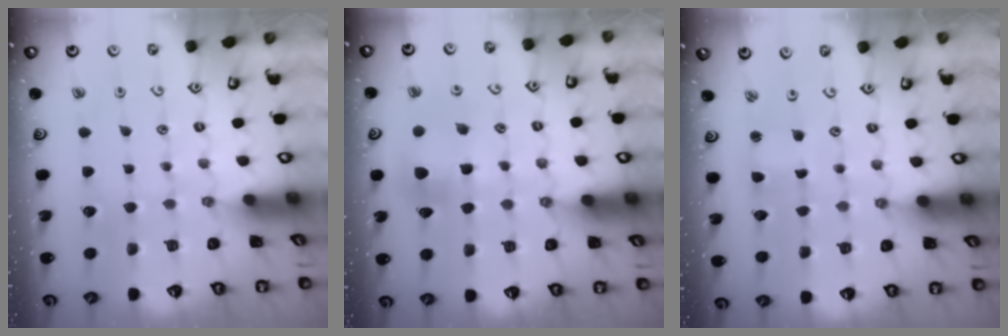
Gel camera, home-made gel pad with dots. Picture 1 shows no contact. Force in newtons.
{"total": 9.5, "press": 9.5, "slide": 0.7}
{"total": 1.7, "press": 1.7, "slide": 0.2}